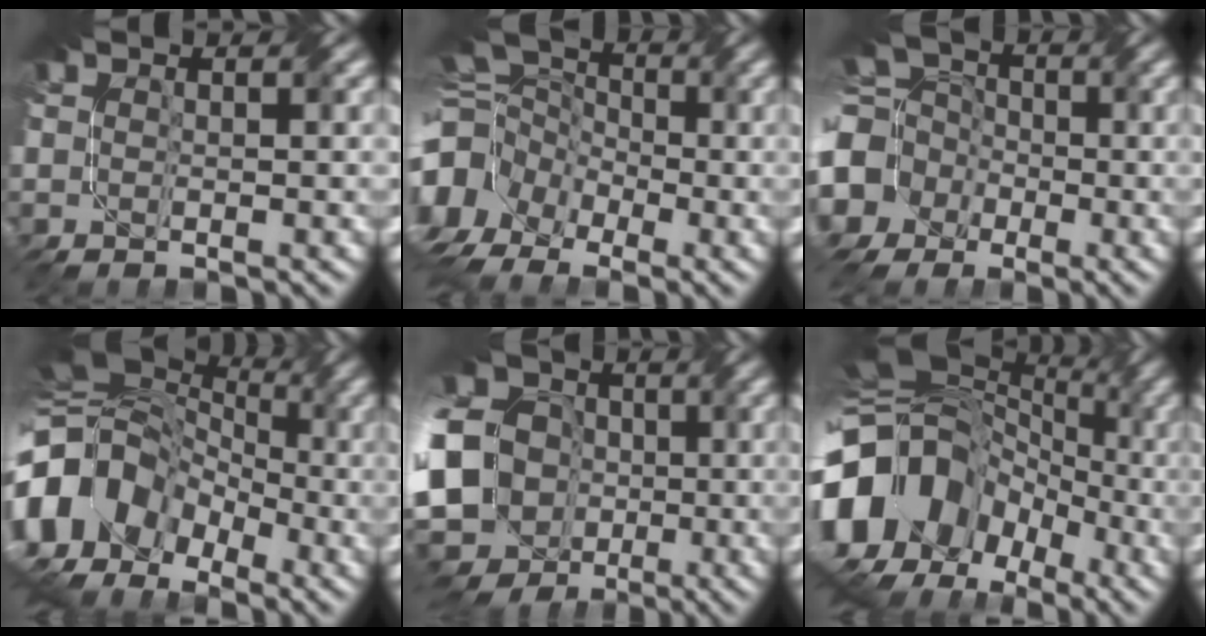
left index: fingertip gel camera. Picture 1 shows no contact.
{"total": 13.0, "force": [-6.0, 9.8, 5.9], "torque": [-0.156, -0.010, -0.106]}
{"total": 8.8, "force": [-2.1, 8.0, 3.1], "torque": [-0.095, -0.011, -0.058]}
{"total": 13.9, "force": [-4.7, 10.9, 7.3], "torque": [-0.166, 0.001, -0.088]}
{"total": 20.4, "force": [-3.3, 17.9, 9.1], "torque": [-0.219, 0.007, -0.098]}
{"total": 16.9, "force": [-5.4, 13.3, 8.9], "torque": [-0.193, 0.015, -0.098]}